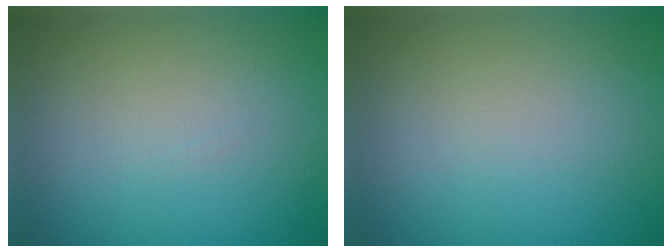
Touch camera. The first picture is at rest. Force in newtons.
{"total": 0.0}